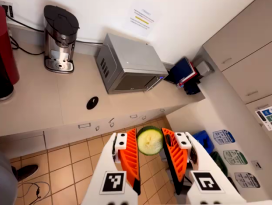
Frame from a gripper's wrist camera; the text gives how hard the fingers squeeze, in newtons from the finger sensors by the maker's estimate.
{"total": 8.5, "left": 8.3, "right": 8.6}